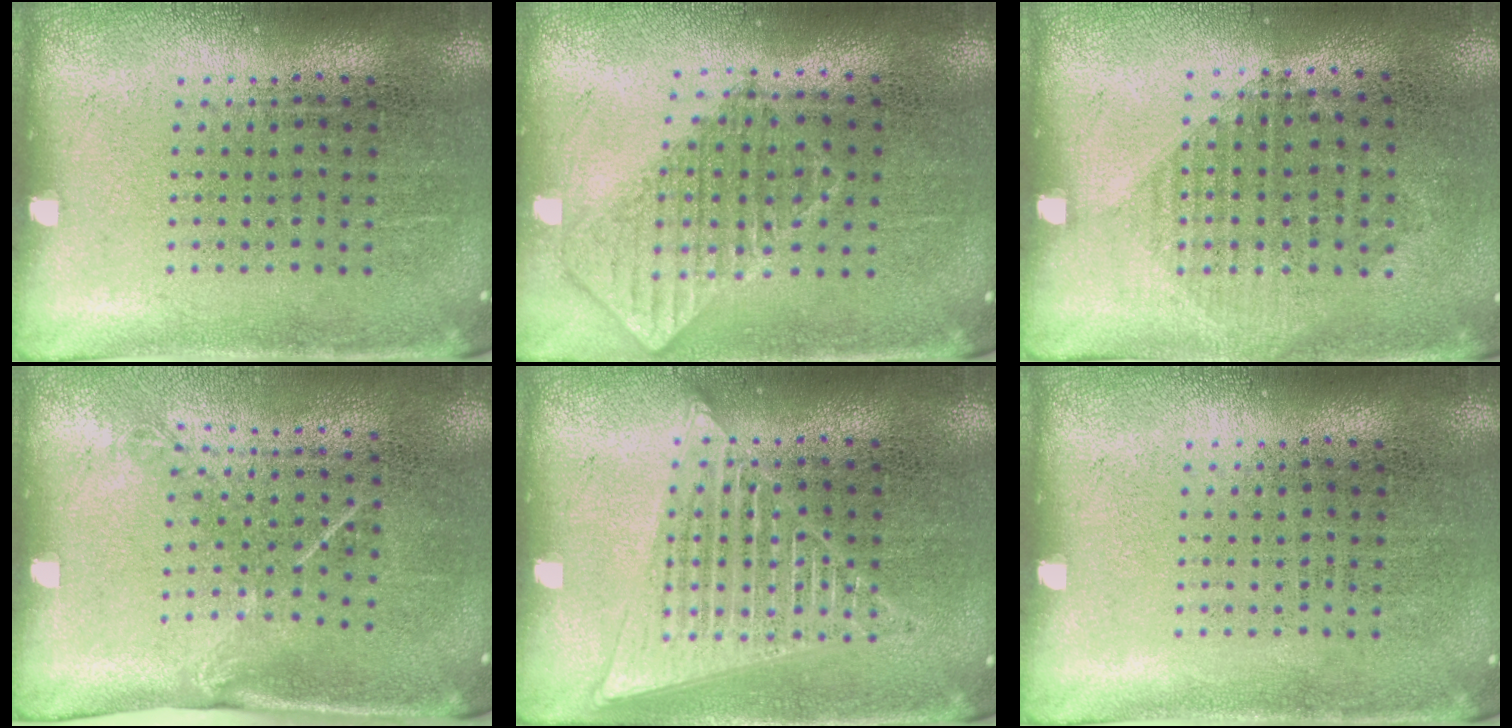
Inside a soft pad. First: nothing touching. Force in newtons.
{"total": 0.8, "press": 0.8, "slide": 0.0}
{"total": 1.0, "press": 0.9, "slide": 0.4}
{"total": 1.5, "press": 1.0, "slide": 1.1}
{"total": 2.7, "press": 2.7, "slide": 0.4}
{"total": 0.0}